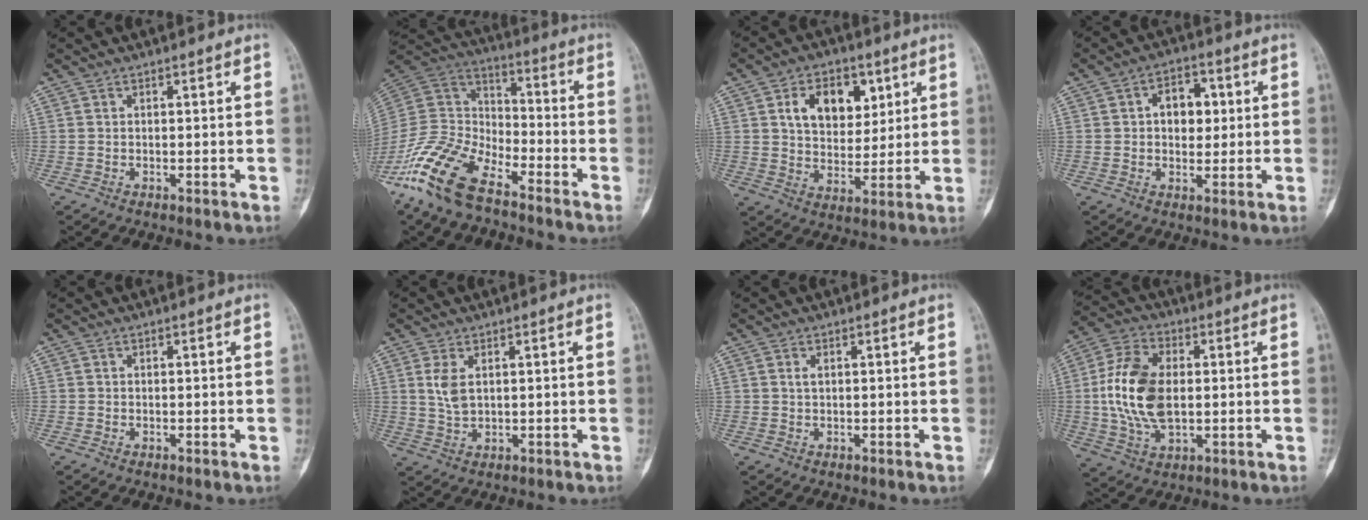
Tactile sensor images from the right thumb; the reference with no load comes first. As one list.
[{"total": 16.9, "force": [-11.6, 7.2, 10.0], "torque": [-0.199, 0.059, -0.230]}, {"total": 12.2, "force": [4.7, 8.2, 7.7], "torque": [-0.075, -0.017, 0.081]}, {"total": 7.5, "force": [1.3, 5.1, 5.3], "torque": [-0.043, 0.005, 0.013]}, {"total": 0.0}, {"total": 4.2, "force": [1.3, 2.2, 3.3], "torque": [-0.071, -0.004, 0.033]}, {"total": 1.0, "force": [0.4, 0.6, 0.7], "torque": [-0.014, 0.003, 0.009]}, {"total": 14.7, "force": [0.4, 8.8, 11.7], "torque": [-0.232, 0.007, 0.008]}]